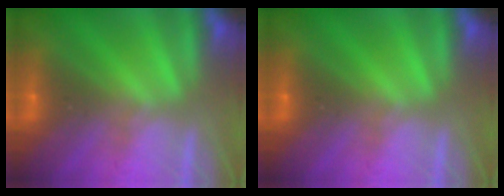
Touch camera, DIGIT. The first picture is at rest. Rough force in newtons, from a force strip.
{"total": 0.0}